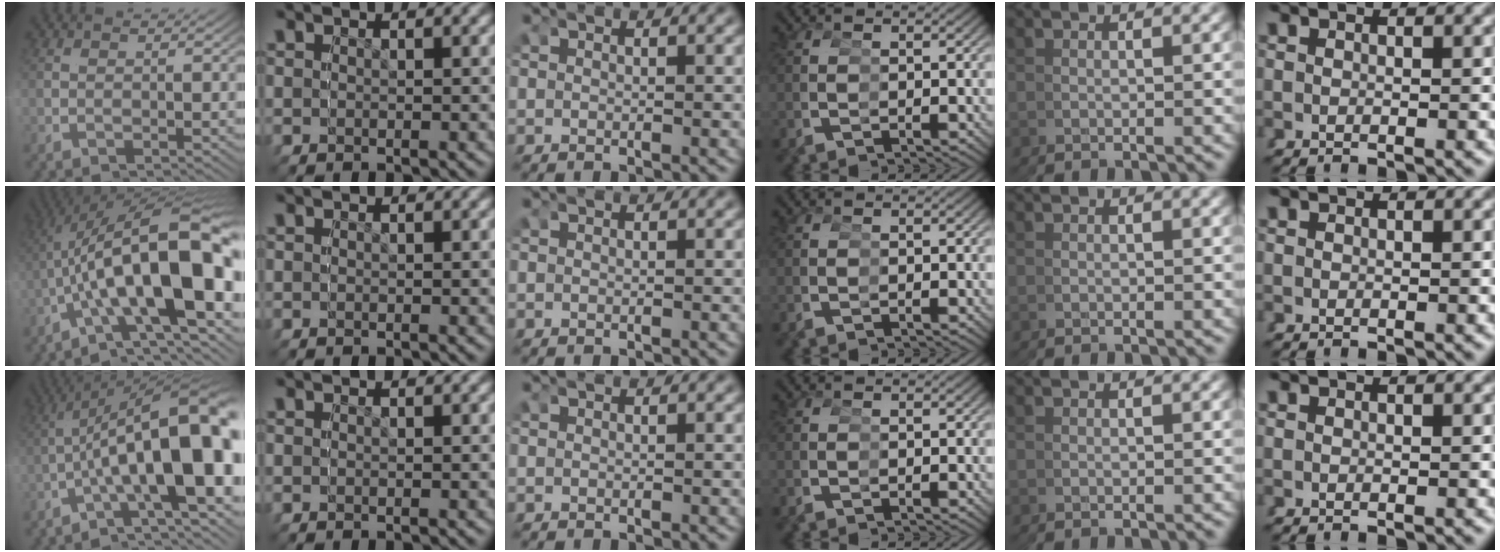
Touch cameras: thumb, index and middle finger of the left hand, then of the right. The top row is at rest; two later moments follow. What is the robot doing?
{"motion": "grasp_and_lifting", "object": "cubes"}